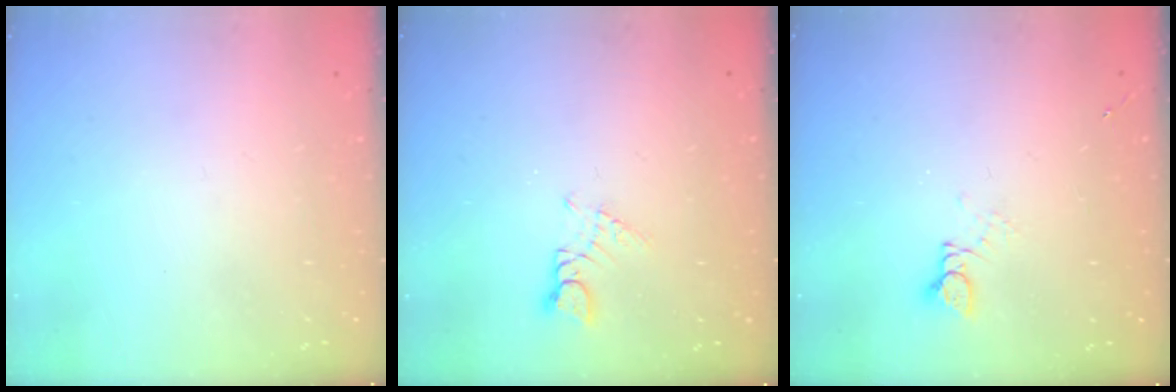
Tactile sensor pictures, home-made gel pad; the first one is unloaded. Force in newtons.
{"total": 2.0, "press": 2.0, "slide": 0.2}
{"total": 2.4, "press": 2.4, "slide": 0.2}